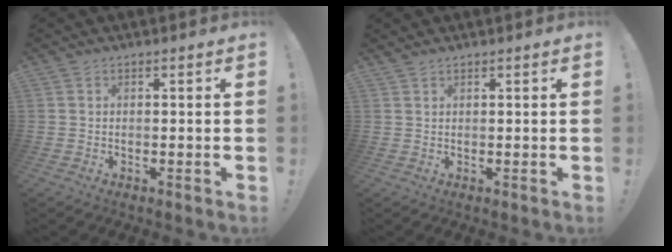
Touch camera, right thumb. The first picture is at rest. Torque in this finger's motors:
{"motor_torque": [-0.06, -0.36, -0.13, 0.33, -0.01]}